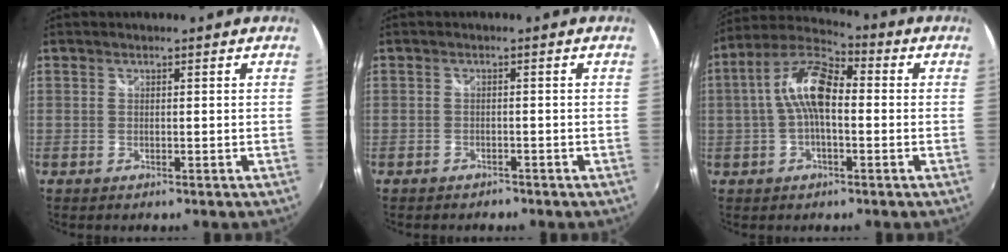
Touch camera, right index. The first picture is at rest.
{"total": 2.1, "force": [-1.8, 1.1, 0.4], "torque": [-0.014, -0.005, -0.025]}
{"total": 10.9, "force": [-0.1, 4.7, 9.8], "torque": [-0.200, 0.025, -0.007]}